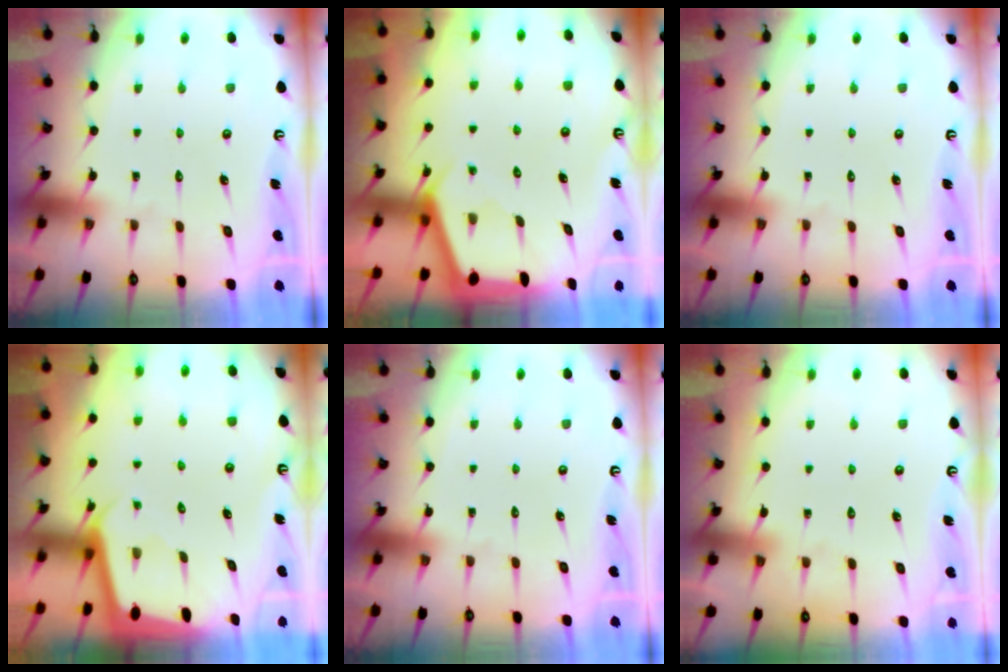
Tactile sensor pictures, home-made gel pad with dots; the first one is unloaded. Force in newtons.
{"total": 2.4, "press": 2.4, "slide": 0.3}
{"total": 0.0}
{"total": 1.8, "press": 1.8, "slide": 0.1}
{"total": 0.0}
{"total": 2.6, "press": 2.5, "slide": 0.4}